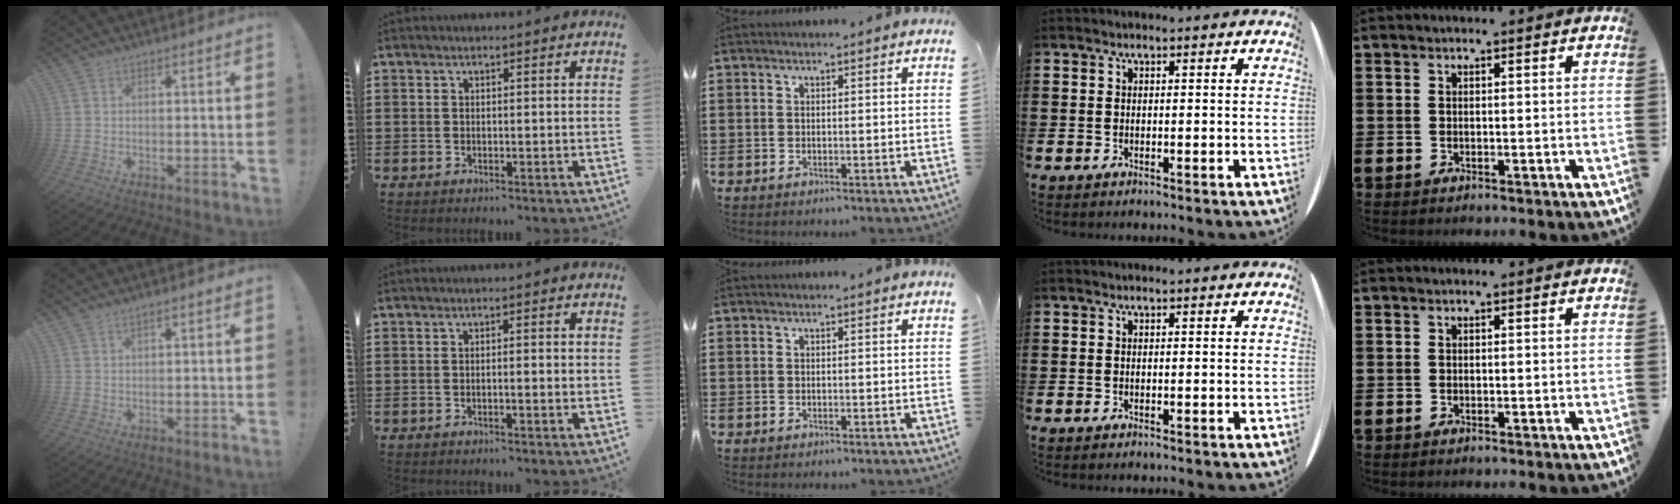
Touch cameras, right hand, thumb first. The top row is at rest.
{"thumb": {"total": 1.7, "force": [1.2, 0.2, 1.1], "torque": [-0.024, -0.002, 0.022]}, "index": {"total": 1.3, "force": [-0.3, 0.0, 1.2], "torque": [-0.019, -0.001, -0.006]}}